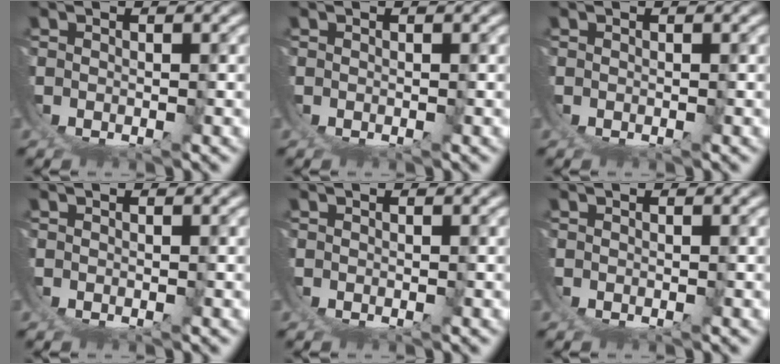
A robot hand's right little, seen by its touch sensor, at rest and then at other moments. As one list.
[{"total": 0.0}, {"total": 0.0}, {"total": 0.0}, {"total": 0.0}, {"total": 0.0}]